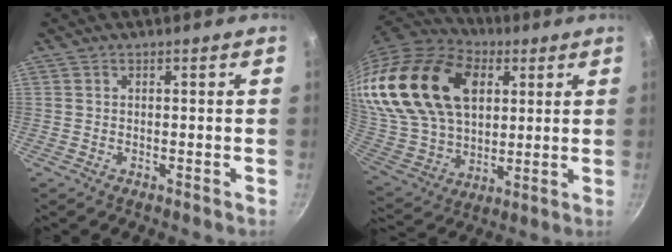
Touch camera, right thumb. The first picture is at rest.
{"total": 31.3, "force": [12.0, 20.3, 20.5], "torque": [-0.406, -0.004, 0.224]}